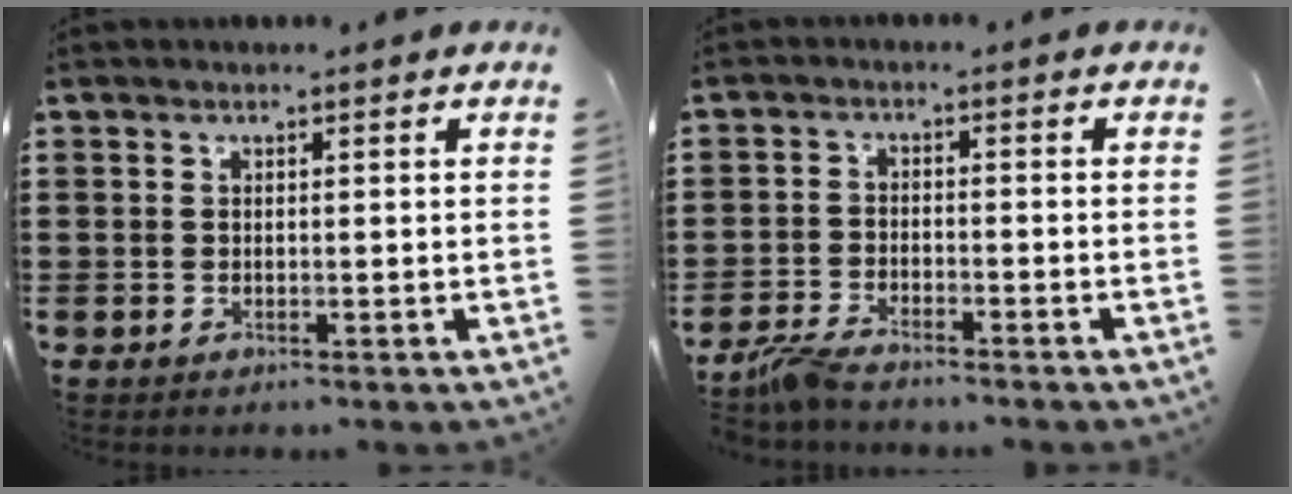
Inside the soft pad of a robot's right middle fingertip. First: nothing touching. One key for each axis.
{"total": 3.5, "fx": -3.2, "fy": 0.4, "fz": 1.5, "tx": -0.054, "ty": -0.005, "tz": -0.071}